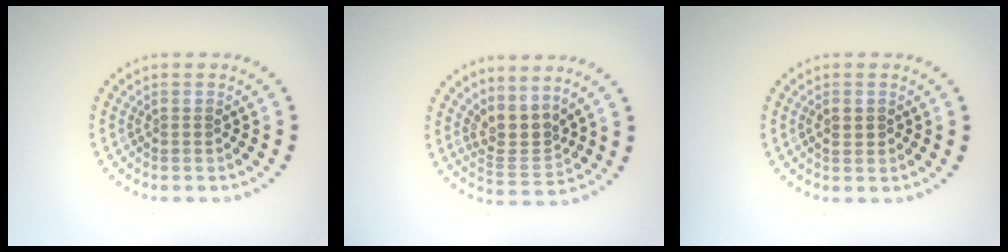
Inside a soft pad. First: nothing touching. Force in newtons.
{"total": 2.9, "press": 2.0, "slide": 2.1}
{"total": 0.8, "press": 0.8, "slide": 0.2}